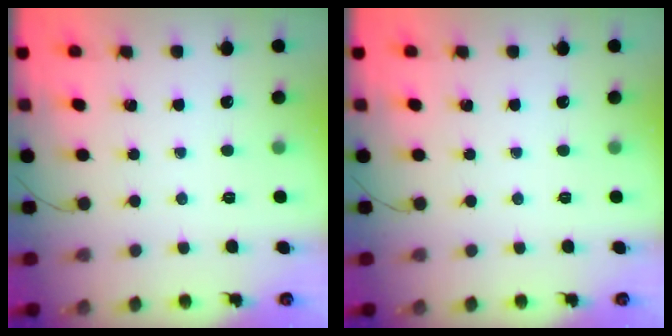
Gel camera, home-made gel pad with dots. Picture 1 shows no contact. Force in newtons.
{"total": 0.0}